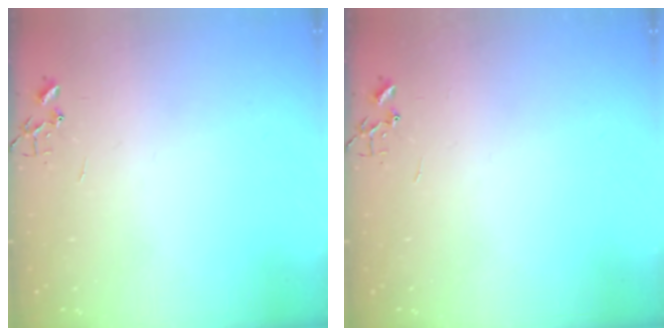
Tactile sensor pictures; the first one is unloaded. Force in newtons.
{"total": 0.0}